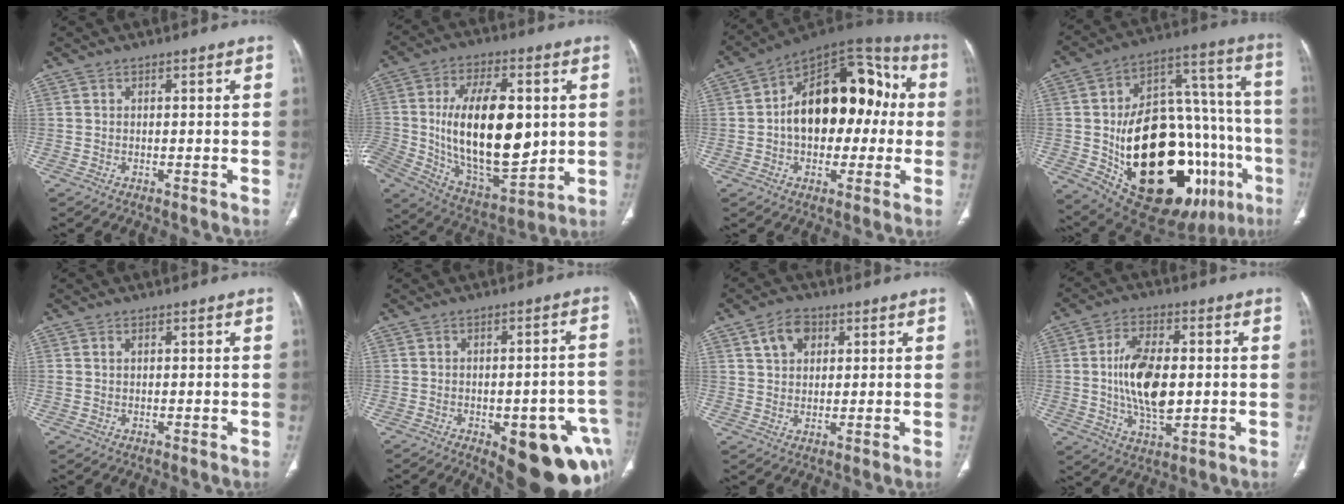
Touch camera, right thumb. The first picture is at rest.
{"total": 23.1, "force": [1.6, 11.6, 20.0], "torque": [-0.320, -0.018, 0.039]}
{"total": 21.8, "force": [0.7, 13.5, 17.1], "torque": [-0.219, 0.049, 0.005]}
{"total": 37.0, "force": [-11.2, 18.1, 30.2], "torque": [-0.395, 0.035, -0.143]}
{"total": 1.2, "force": [0.5, 0.7, 0.7], "torque": [-0.017, 0.003, 0.013]}
{"total": 19.3, "force": [-7.9, 8.1, 15.7], "torque": [-0.129, 0.027, -0.084]}
{"total": 6.2, "force": [2.7, 4.4, 3.5], "torque": [-0.041, -0.002, 0.047]}
{"total": 13.6, "force": [0.3, 7.0, 11.7], "torque": [-0.205, -0.003, 0.010]}